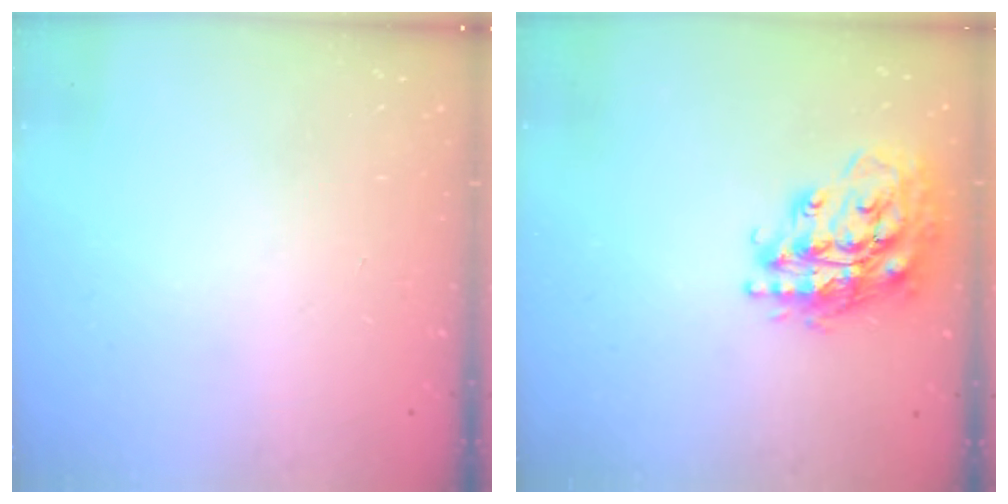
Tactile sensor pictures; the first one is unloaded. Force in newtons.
{"total": 21.2, "press": 21.1, "slide": 2.1}